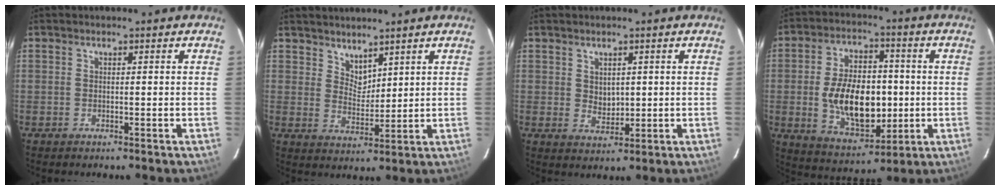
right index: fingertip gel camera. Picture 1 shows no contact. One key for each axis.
{"total": 4.2, "fx": 3.5, "fy": 1.9, "fz": 1.2, "tx": -0.013, "ty": -0.003, "tz": 0.067}
{"total": 3.1, "fx": 1.1, "fy": 2.4, "fz": 1.6, "tx": -0.021, "ty": -0.002, "tz": 0.024}
{"total": 15.9, "fx": -1.2, "fy": 9.3, "fz": 12.9, "tx": -0.241, "ty": 0.005, "tz": -0.001}